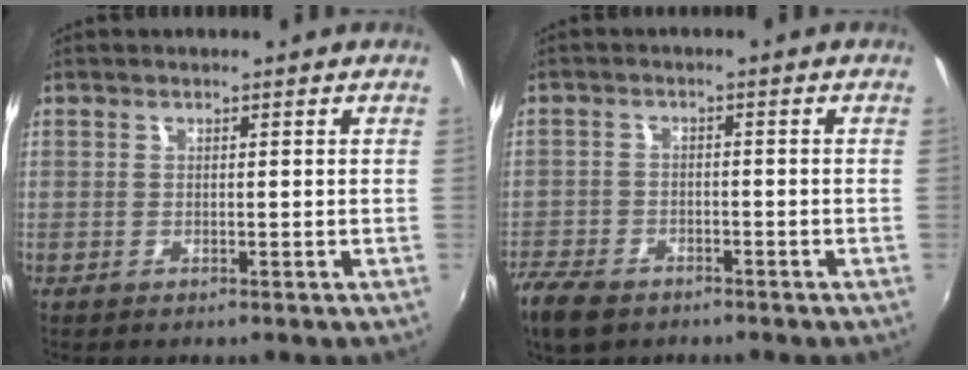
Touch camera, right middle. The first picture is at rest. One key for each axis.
{"total": 8.6, "fx": -6.1, "fy": 4.7, "fz": 3.7, "tx": -0.114, "ty": -0.016, "tz": -0.115}